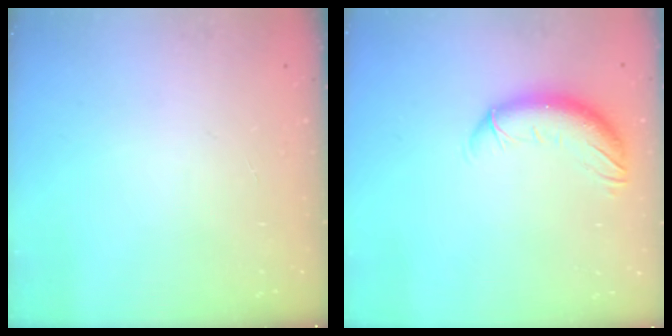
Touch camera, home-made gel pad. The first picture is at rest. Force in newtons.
{"total": 10.6, "press": 10.4, "slide": 2.0}